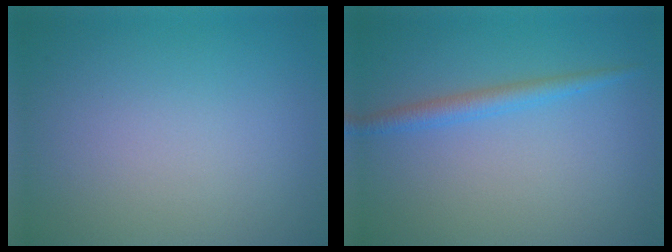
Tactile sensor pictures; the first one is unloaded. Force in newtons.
{"total": 1.9, "press": 1.9, "slide": 0.1}